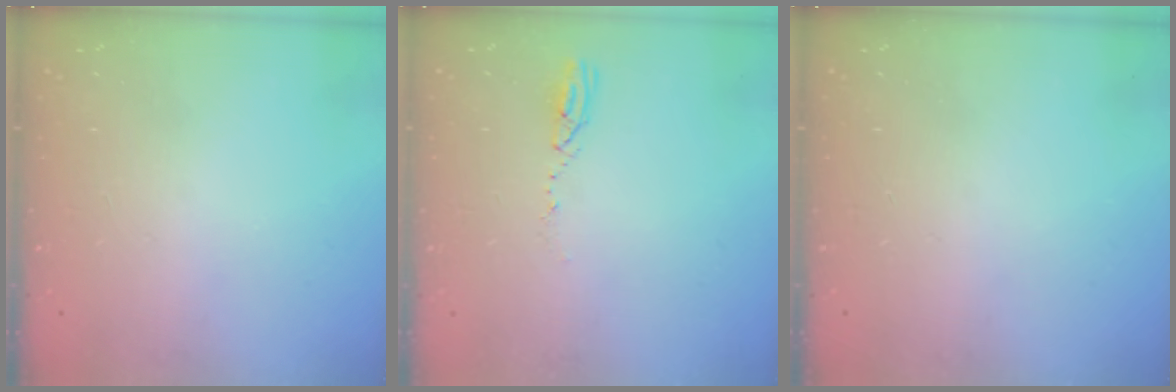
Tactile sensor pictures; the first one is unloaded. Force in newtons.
{"total": 4.1, "press": 4.1, "slide": 0.4}
{"total": 13.4, "press": 3.0, "slide": 13.1}